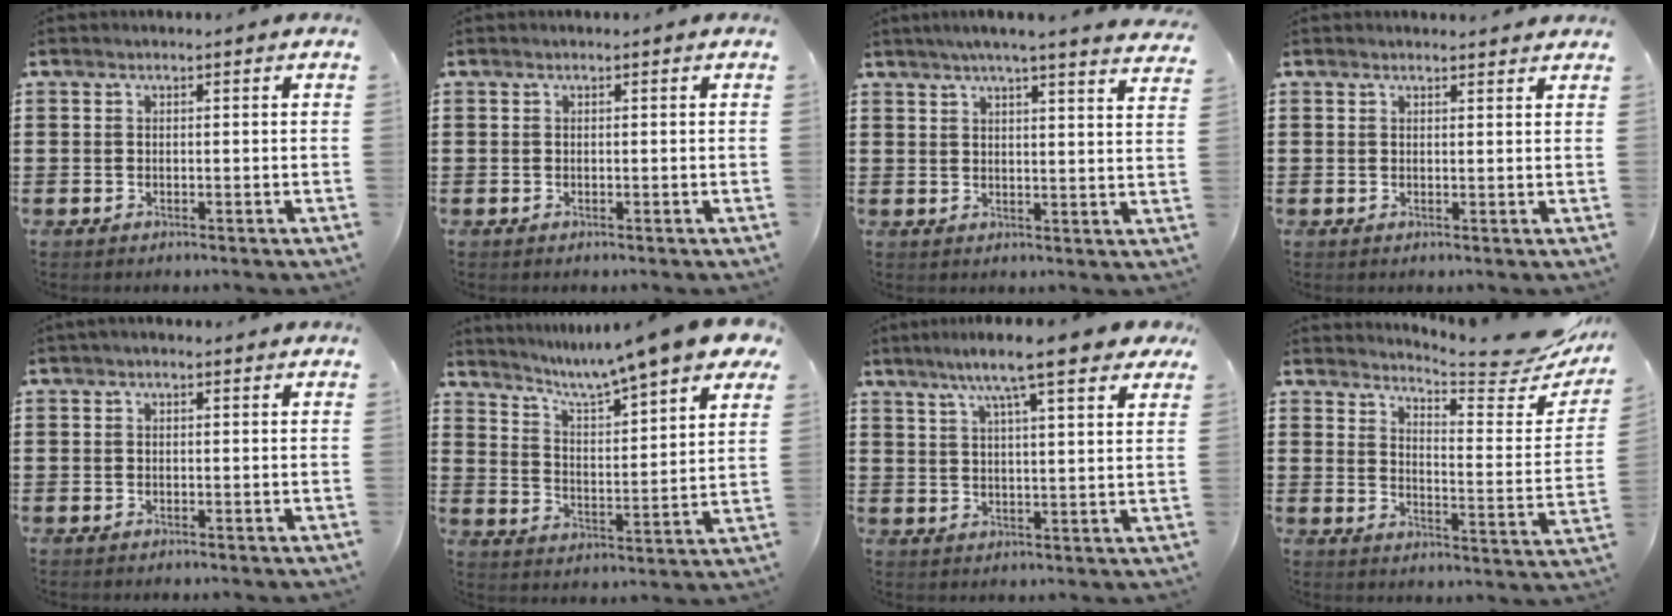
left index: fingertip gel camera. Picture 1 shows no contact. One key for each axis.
{"total": 0.0}
{"total": 4.4, "fx": 3.9, "fy": -0.9, "fz": 1.8, "tx": -0.049, "ty": -0.016, "tz": 0.068}
{"total": 1.4, "fx": 1.3, "fy": 0.1, "fz": 0.3, "tx": -0.009, "ty": 0.000, "tz": 0.026}
{"total": 0.6, "fx": 0.1, "fy": 0.4, "fz": 0.5, "tx": -0.008, "ty": 0.004, "tz": 0.001}
{"total": 8.5, "fx": 7.4, "fy": -0.9, "fz": 4.1, "tx": -0.101, "ty": -0.053, "tz": 0.117}
{"total": 9.4, "fx": 6.9, "fy": 1.1, "fz": 6.3, "tx": -0.126, "ty": -0.013, "tz": 0.116}
{"total": 6.6, "fx": 6.3, "fy": -0.1, "fz": 2.1, "tx": -0.046, "ty": -0.060, "tz": 0.103}